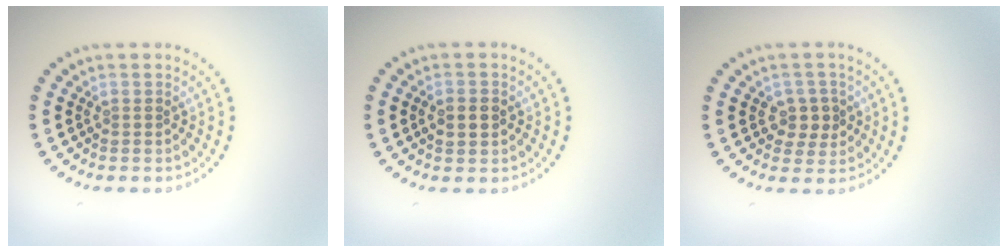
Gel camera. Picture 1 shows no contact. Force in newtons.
{"total": 2.5, "press": 2.5, "slide": 0.3}
{"total": 2.2, "press": 2.1, "slide": 0.6}